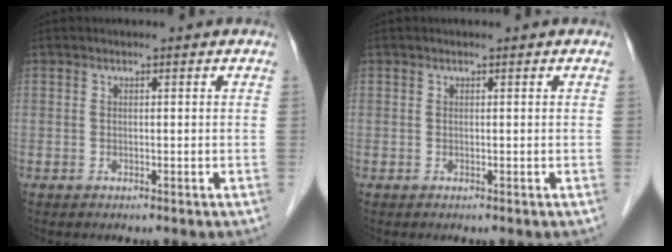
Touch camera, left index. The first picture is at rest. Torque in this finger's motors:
{"motor_torque": [0.00, 0.00, 0.00, 0.00]}